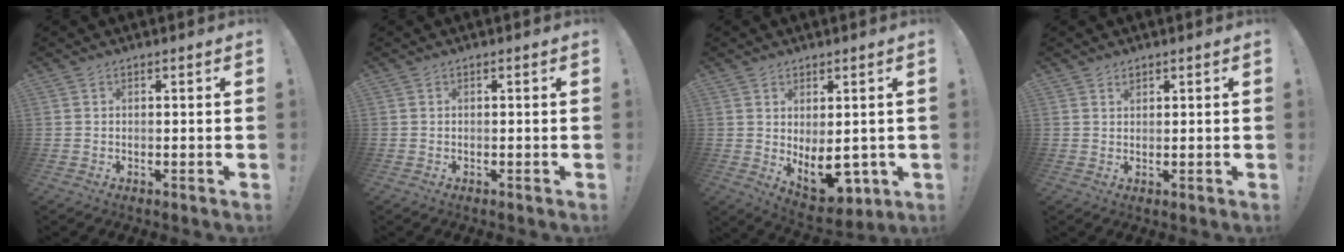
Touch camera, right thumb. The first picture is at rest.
{"total": 0.0}
{"total": 10.4, "force": [-1.4, 6.3, 8.1], "torque": [-0.090, 0.003, -0.010]}
{"total": 1.1, "force": [0.9, 0.6, 0.3], "torque": [0.004, -0.006, 0.015]}